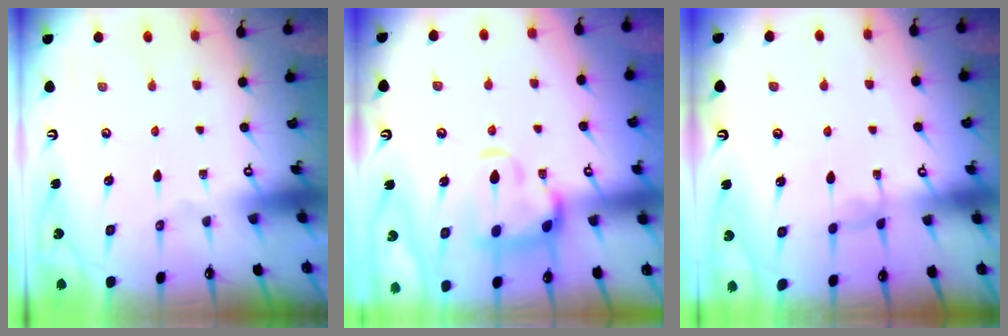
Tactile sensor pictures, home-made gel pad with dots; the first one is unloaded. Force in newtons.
{"total": 7.0, "press": 6.8, "slide": 1.7}
{"total": 0.7, "press": 0.4, "slide": 0.6}